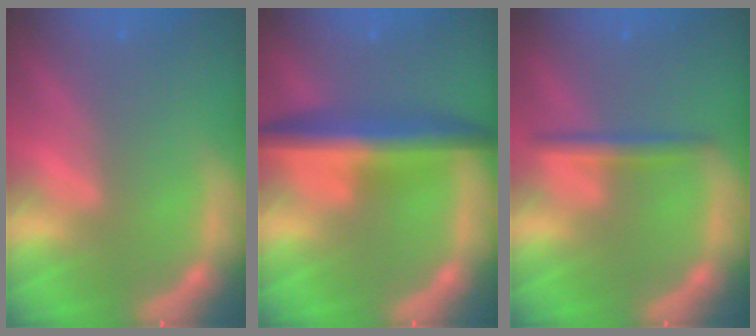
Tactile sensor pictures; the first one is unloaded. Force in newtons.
{"total": 7.1}
{"total": 2.4}